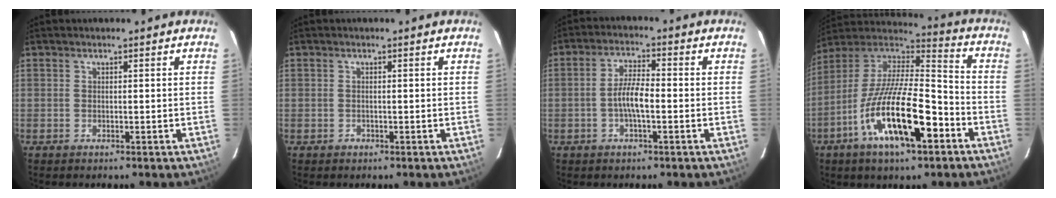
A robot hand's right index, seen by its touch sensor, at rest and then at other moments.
{"total": 0.9, "force": [-0.5, 0.8, 0.0], "torque": [0.003, 0.002, -0.006]}
{"total": 5.3, "force": [-1.4, 1.4, 5.0], "torque": [-0.097, 0.008, -0.028]}
{"total": 21.4, "force": [-9.4, 6.7, 18.0], "torque": [-0.328, -0.022, -0.170]}